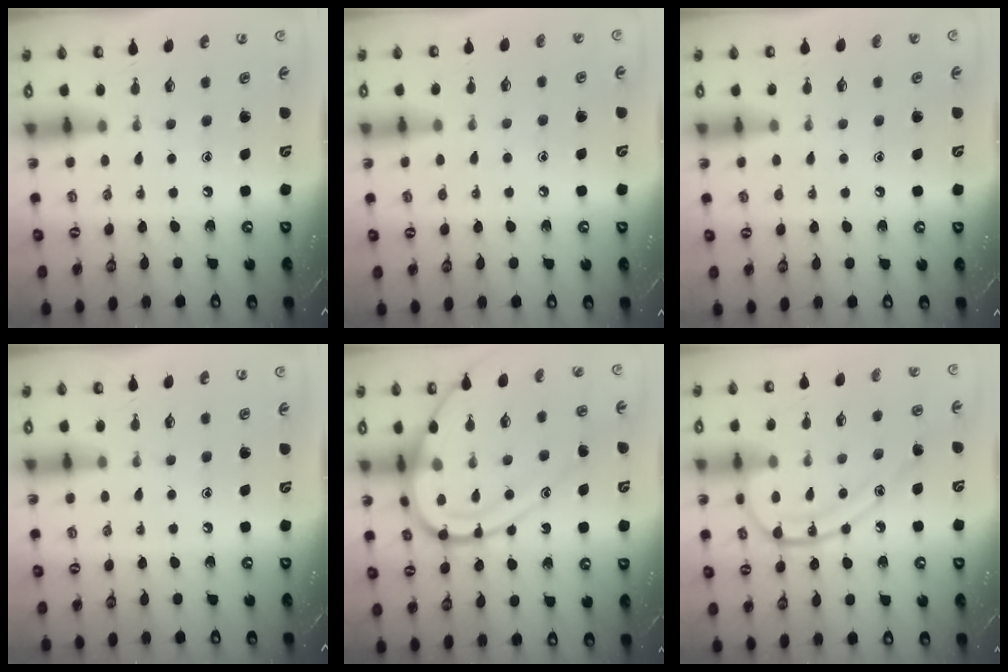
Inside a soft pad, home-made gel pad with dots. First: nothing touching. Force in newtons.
{"total": 3.9, "press": 3.9, "slide": 0.4}
{"total": 2.5, "press": 2.4, "slide": 0.3}
{"total": 0.0}
{"total": 18.0, "press": 18.0, "slide": 1.6}
{"total": 13.4, "press": 13.4, "slide": 0.8}